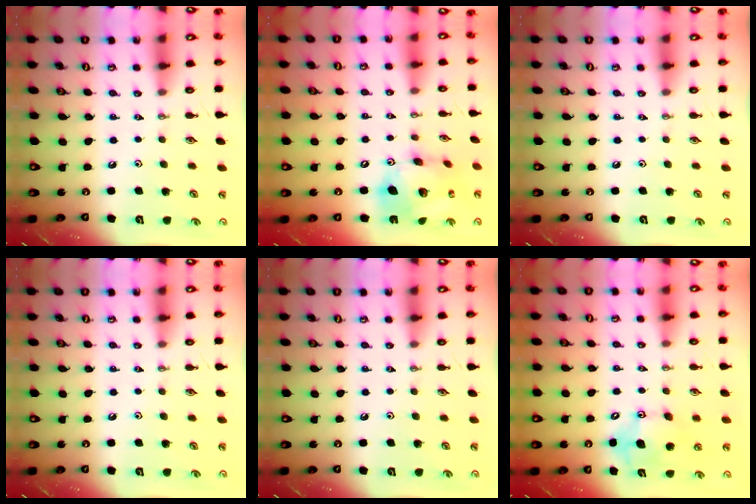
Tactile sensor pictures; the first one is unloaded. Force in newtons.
{"total": 17.0, "press": 16.9, "slide": 2.0}
{"total": 0.0}
{"total": 0.0}
{"total": 0.0}
{"total": 11.8, "press": 11.5, "slide": 2.6}